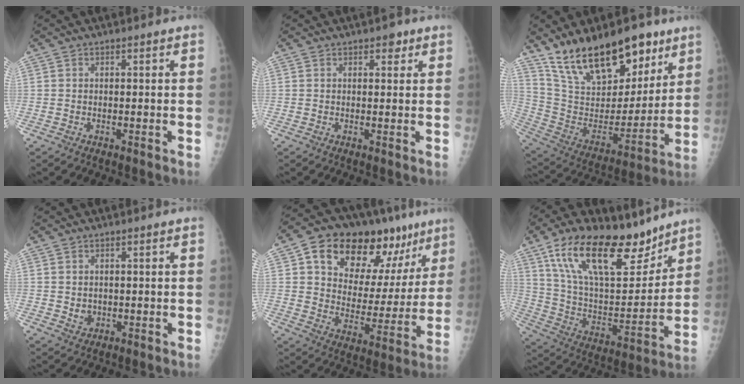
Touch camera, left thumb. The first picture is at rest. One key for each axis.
{"total": 2.0, "fx": 1.3, "fy": 1.1, "fz": 1.1, "tx": 0.000, "ty": -0.004, "tz": 0.014}
{"total": 23.6, "fx": 16.4, "fy": 10.7, "fz": 13.2, "tx": -0.183, "ty": -0.076, "tz": 0.288}
{"total": 2.0, "fx": 0.2, "fy": 1.8, "fz": 1.0, "tx": -0.011, "ty": -0.003, "tz": 0.011}
{"total": 24.5, "fx": 13.3, "fy": 13.0, "fz": 15.9, "tx": -0.191, "ty": -0.019, "tz": 0.210}
{"total": 25.1, "fx": 16.5, "fy": 10.6, "fz": 15.7, "tx": -0.235, "ty": -0.050, "tz": 0.291}